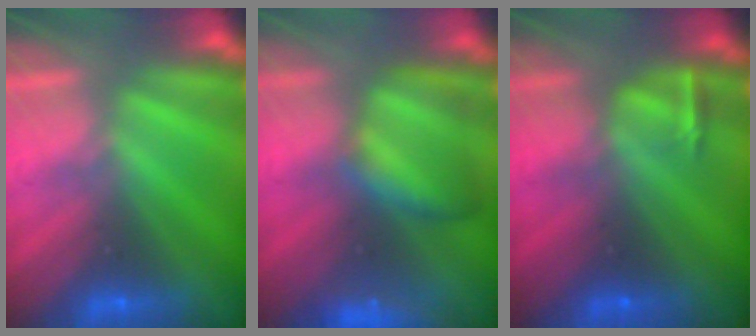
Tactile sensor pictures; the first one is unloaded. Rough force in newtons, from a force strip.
{"total": 8.4}
{"total": 2.9}